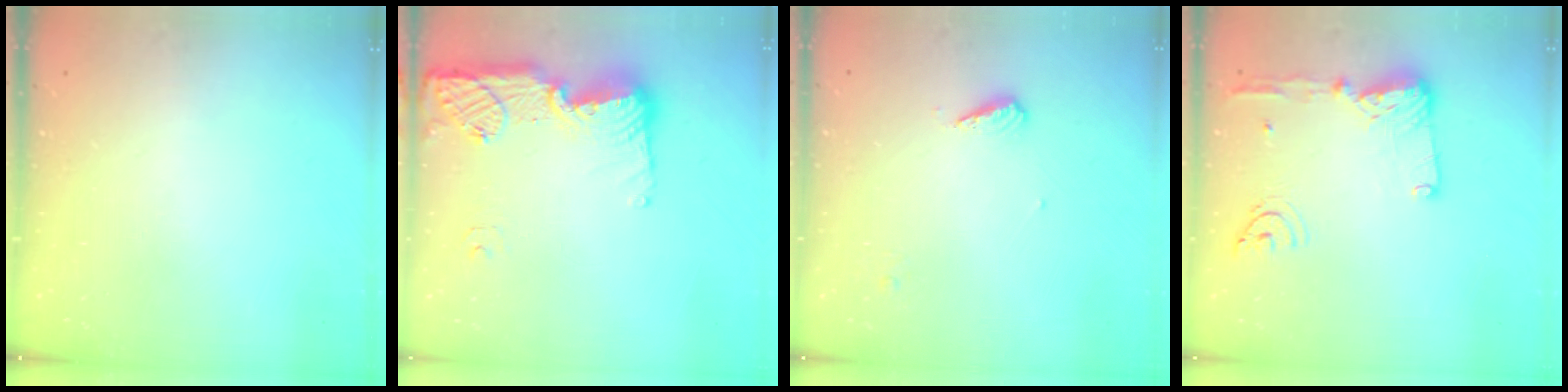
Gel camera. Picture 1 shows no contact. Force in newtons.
{"total": 15.7, "press": 15.7, "slide": 1.4}
{"total": 6.0, "press": 5.9, "slide": 1.5}
{"total": 18.4, "press": 16.9, "slide": 7.3}